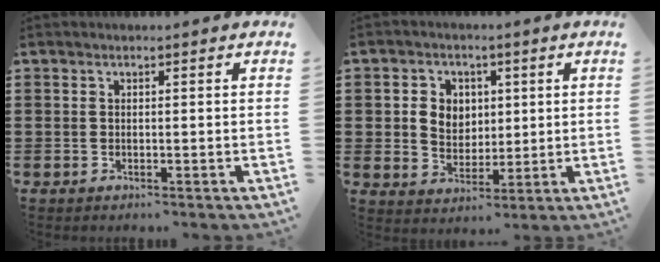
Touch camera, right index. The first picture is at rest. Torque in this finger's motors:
{"motor_torque": [0.52, 0.43, 0.56, 0.05]}